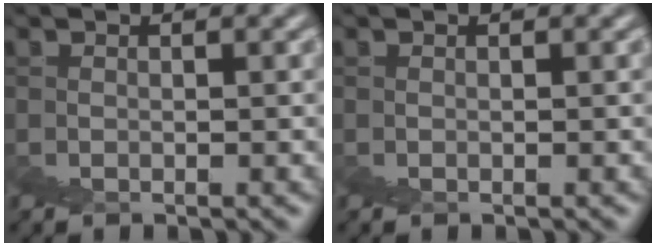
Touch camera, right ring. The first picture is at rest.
{"total": 0.0}